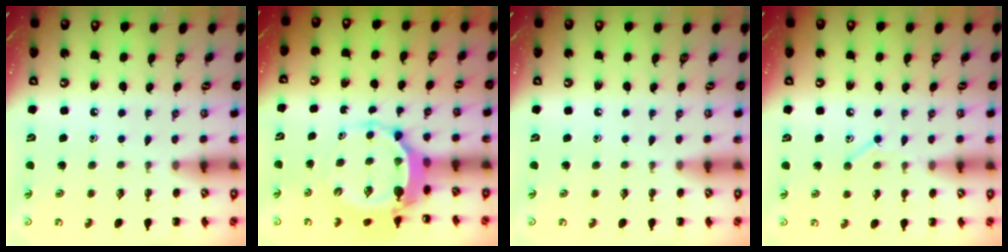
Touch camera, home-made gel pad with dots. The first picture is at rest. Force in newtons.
{"total": 5.2, "press": 5.1, "slide": 1.2}
{"total": 0.0}
{"total": 7.4, "press": 7.2, "slide": 1.4}